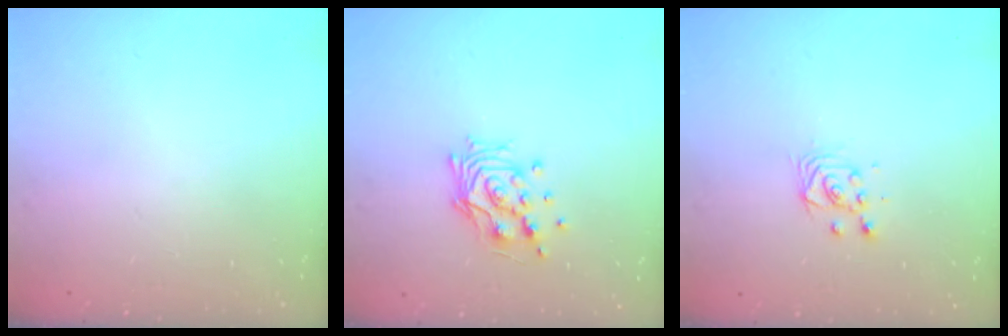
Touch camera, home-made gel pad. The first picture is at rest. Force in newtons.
{"total": 11.7, "press": 11.7, "slide": 0.9}
{"total": 3.1, "press": 3.1, "slide": 0.3}